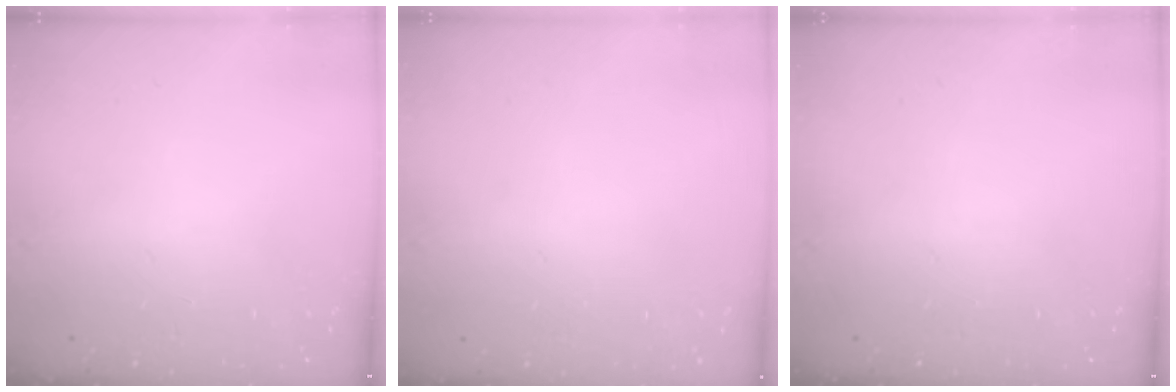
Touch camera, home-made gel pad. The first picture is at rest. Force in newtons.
{"total": 0.0}
{"total": 0.0}